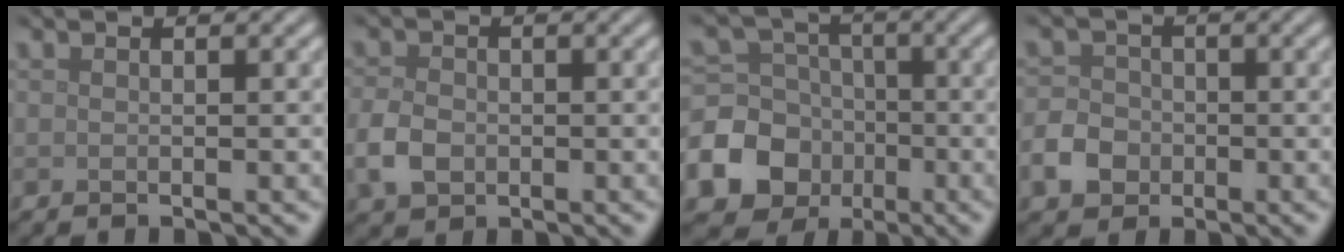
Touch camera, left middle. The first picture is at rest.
{"total": 3.3, "force": [-0.9, 2.5, 1.9], "torque": [-0.044, -0.002, -0.024]}
{"total": 10.1, "force": [-3.5, 8.9, 3.3], "torque": [-0.084, -0.022, -0.094]}
{"total": 3.5, "force": [-1.3, 2.9, 1.4], "torque": [-0.027, 0.000, -0.031]}